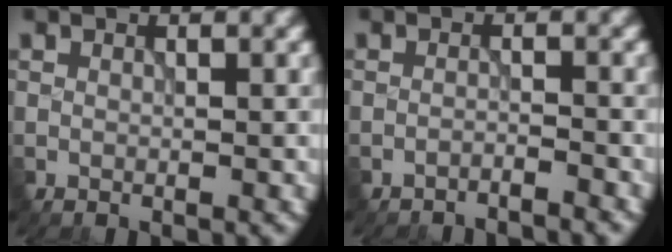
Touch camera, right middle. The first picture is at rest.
{"total": 2.0, "force": [-1.9, 0.1, 0.4], "torque": [0.003, -0.003, -0.036]}